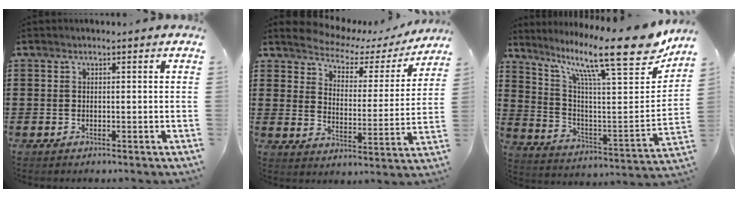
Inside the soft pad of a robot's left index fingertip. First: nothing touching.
{"total": 3.7, "force": [3.4, 1.4, 0.9], "torque": [-0.042, -0.026, 0.049]}
{"total": 16.1, "force": [11.6, 2.3, 10.9], "torque": [-0.206, -0.081, 0.184]}